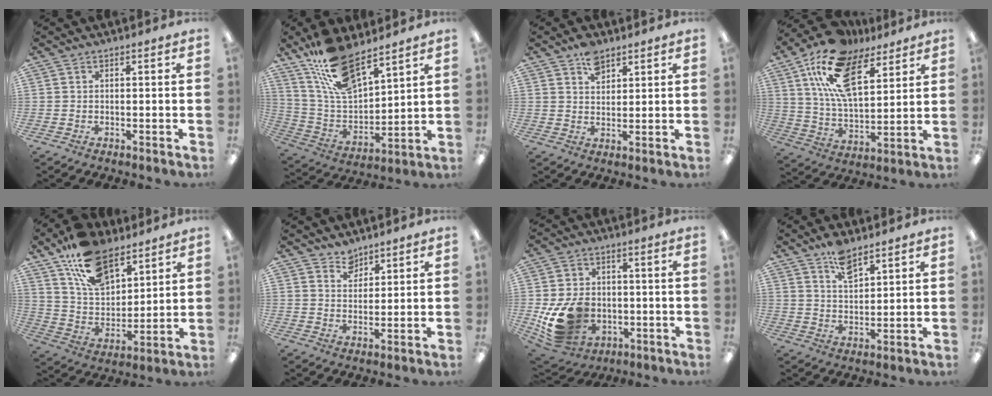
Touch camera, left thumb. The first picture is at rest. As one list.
[{"total": 16.1, "force": [12.2, 6.2, 8.5], "torque": [-0.186, -0.059, 0.224]}, {"total": 5.5, "force": [3.7, 3.2, 2.4], "torque": [-0.034, -0.013, 0.065]}, {"total": 19.6, "force": [11.2, 9.7, 12.9], "torque": [-0.241, -0.041, 0.198]}, {"total": 16.9, "force": [11.1, 9.2, 8.7], "torque": [-0.160, -0.047, 0.207]}, {"total": 4.4, "force": [3.9, 2.1, 0.3], "torque": [0.000, -0.021, 0.072]}, {"total": 13.9, "force": [-2.9, 10.7, 8.4], "torque": [-0.173, 0.012, -0.043]}, {"total": 7.1, "force": [5.3, 2.9, 3.7], "torque": [-0.062, -0.025, 0.094]}]